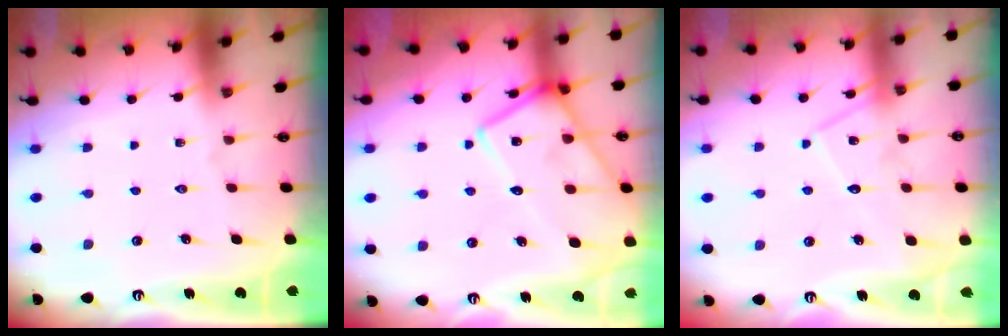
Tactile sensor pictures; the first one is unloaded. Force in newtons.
{"total": 18.9, "press": 18.8, "slide": 1.4}
{"total": 11.0, "press": 11.0, "slide": 0.7}